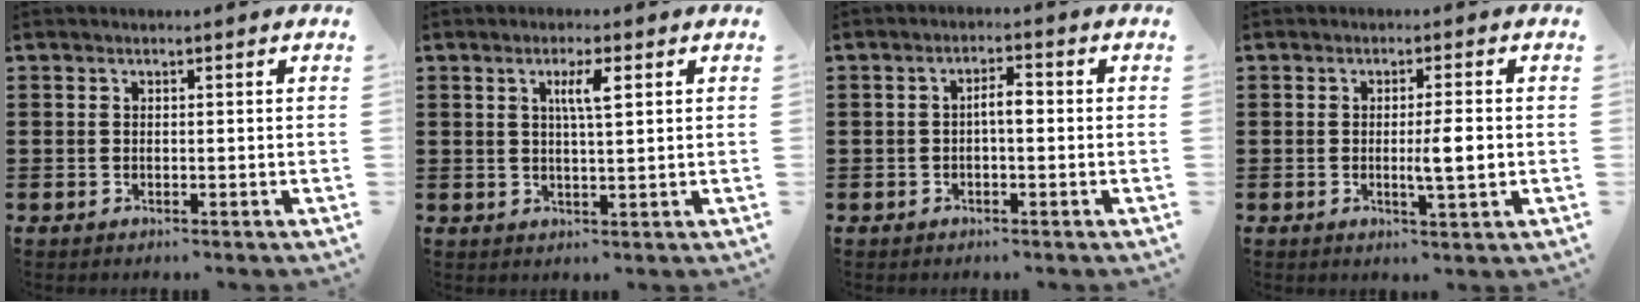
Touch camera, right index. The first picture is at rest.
{"total": 3.6, "force": [1.2, 0.6, 3.4], "torque": [-0.070, 0.006, 0.017]}
{"total": 2.7, "force": [-0.3, 0.7, 2.6], "torque": [-0.048, 0.005, -0.008]}
{"total": 3.9, "force": [-0.2, 0.5, 3.9], "torque": [-0.059, -0.006, -0.008]}